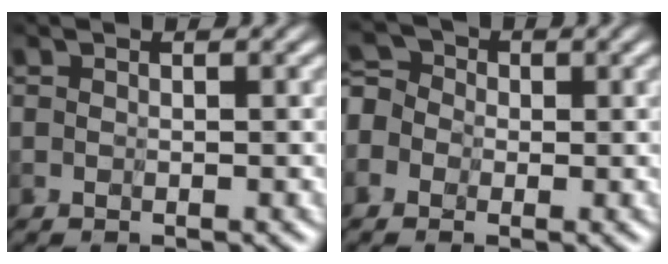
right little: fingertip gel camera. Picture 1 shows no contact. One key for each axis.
{"total": 2.8, "fx": -0.5, "fy": 2.6, "fz": 0.7, "tx": -0.030, "ty": 0.014, "tz": -0.037}